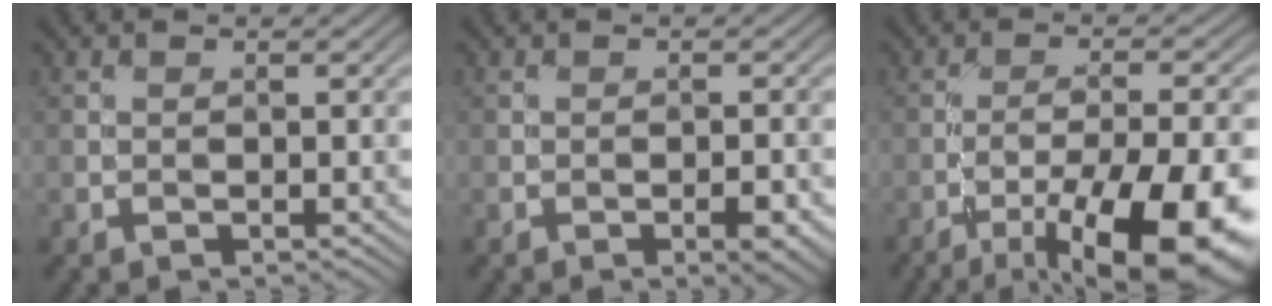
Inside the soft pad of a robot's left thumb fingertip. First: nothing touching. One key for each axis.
{"total": 2.9, "fx": -1.4, "fy": 0.8, "fz": 2.4, "tx": -0.036, "ty": 0.003, "tz": -0.020}
{"total": 15.6, "fx": -8.9, "fy": 4.3, "fz": 12.1, "tx": -0.187, "ty": -0.019, "tz": -0.130}